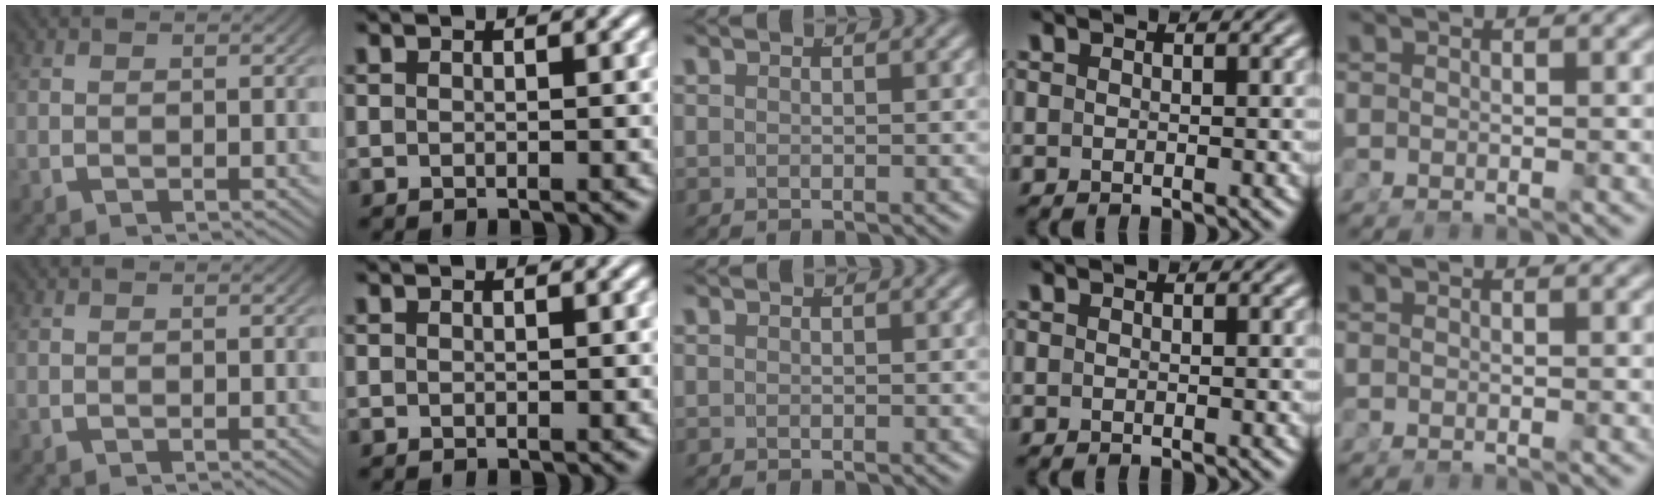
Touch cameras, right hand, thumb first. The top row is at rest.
{}